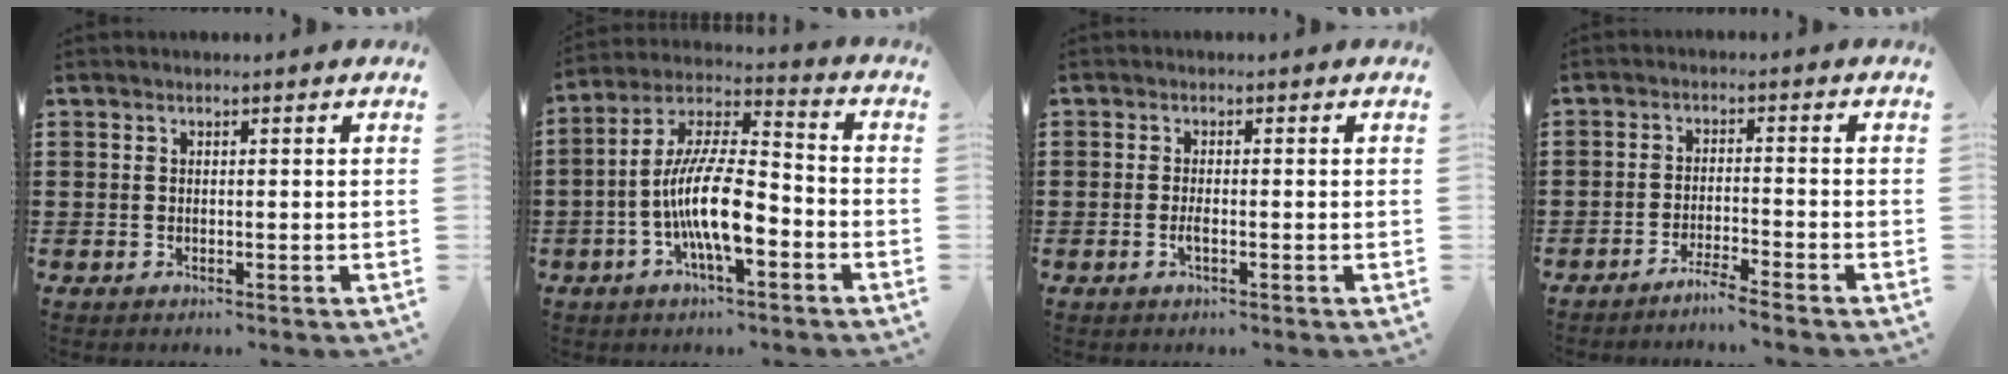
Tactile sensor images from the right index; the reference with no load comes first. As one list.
[{"total": 12.1, "force": [-4.2, 3.8, 10.7], "torque": [-0.223, 0.000, -0.080]}, {"total": 1.6, "force": [-0.6, 0.1, 1.5], "torque": [-0.036, -0.007, -0.012]}, {"total": 3.0, "force": [-2.8, -0.6, 0.9], "torque": [-0.016, 0.001, -0.054]}]